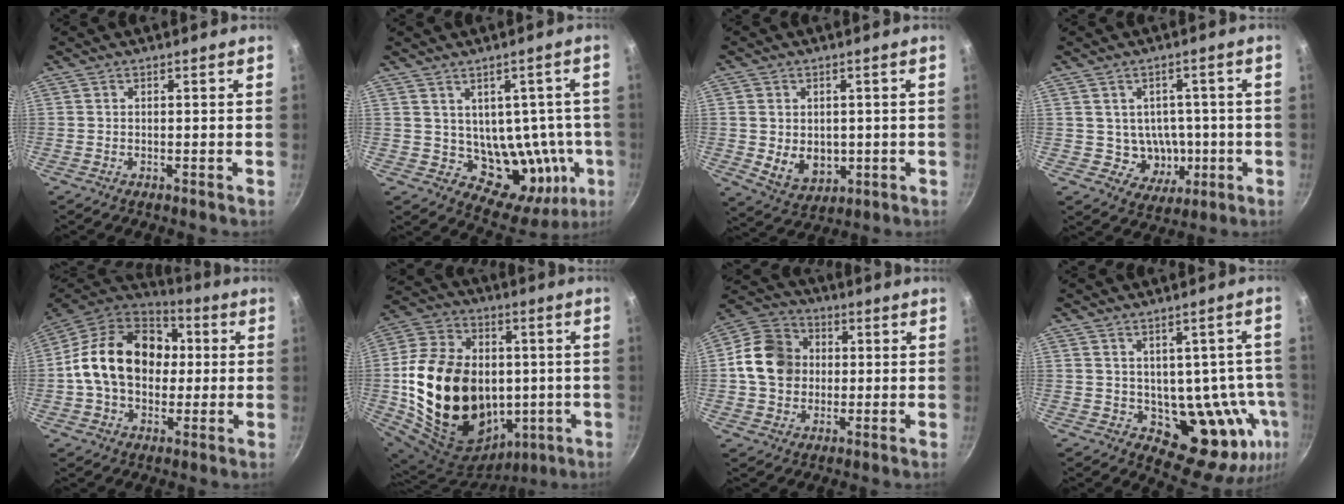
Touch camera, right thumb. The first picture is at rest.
{"total": 15.7, "force": [0.0, 11.4, 10.7], "torque": [-0.080, -0.017, 0.021]}
{"total": 8.3, "force": [-0.5, 6.5, 5.1], "torque": [-0.066, -0.016, 0.007]}
{"total": 8.1, "force": [-0.6, 7.5, 3.1], "torque": [-0.006, 0.009, 0.003]}
{"total": 21.5, "force": [1.5, 16.1, 14.2], "torque": [-0.216, 0.034, 0.014]}
{"total": 28.6, "force": [-1.2, 21.0, 19.3], "torque": [-0.344, 0.019, -0.004]}
{"total": 12.9, "force": [0.8, 11.0, 6.8], "torque": [-0.096, 0.018, -0.001]}
{"total": 15.2, "force": [-1.7, 9.4, 11.8], "torque": [-0.086, -0.014, -0.007]}